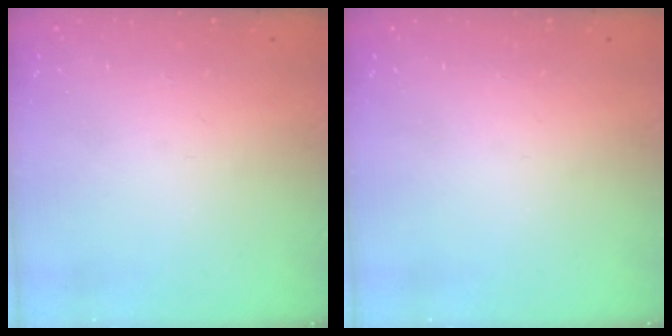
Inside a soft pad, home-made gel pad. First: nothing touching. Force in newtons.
{"total": 0.0}